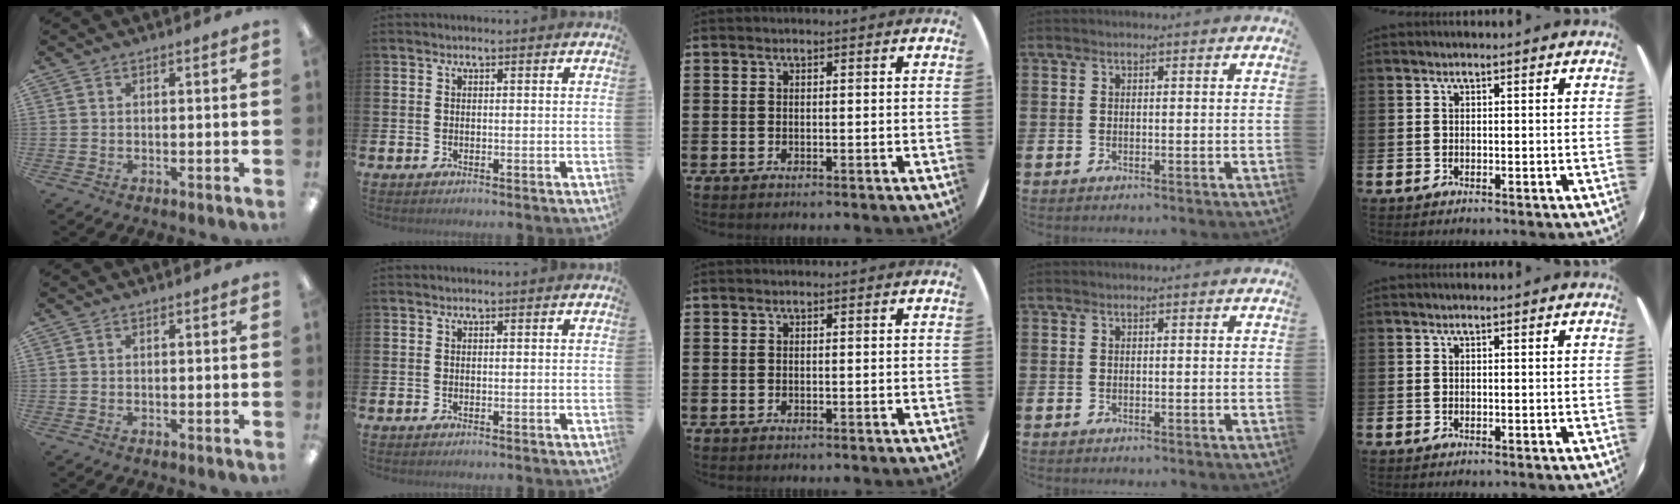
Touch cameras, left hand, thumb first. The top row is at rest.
{}